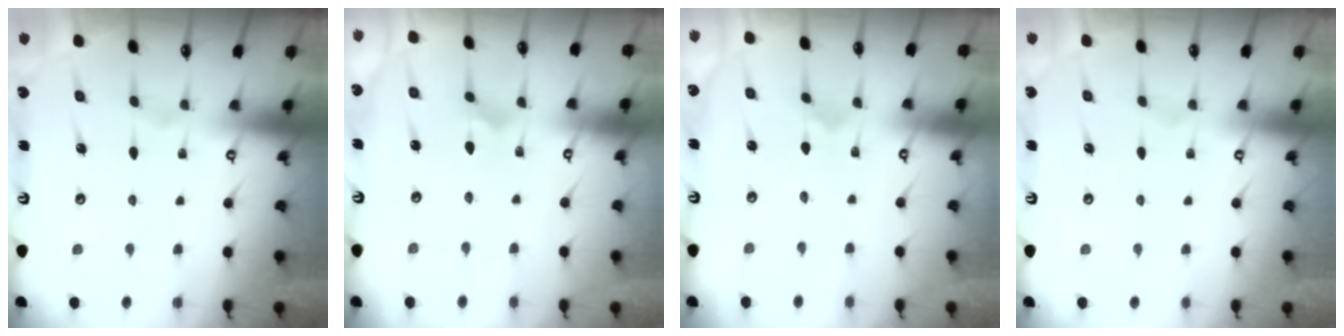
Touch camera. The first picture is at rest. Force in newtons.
{"total": 3.0, "press": 3.0, "slide": 0.2}
{"total": 0.0}
{"total": 0.0}